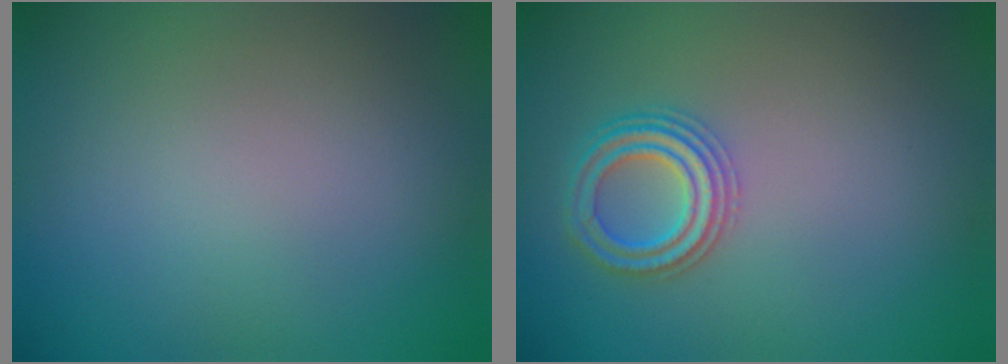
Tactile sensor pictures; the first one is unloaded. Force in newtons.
{"total": 2.9, "press": 2.9, "slide": 0.5}